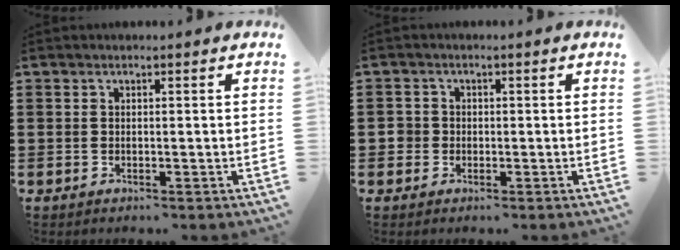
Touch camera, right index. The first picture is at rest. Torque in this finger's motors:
{"motor_torque": [0.28, -0.27, 0.00, 0.00]}